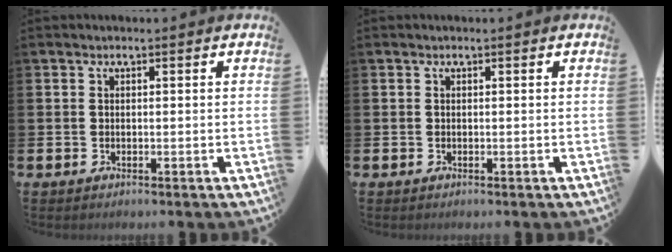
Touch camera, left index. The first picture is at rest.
{"total": 0.0}